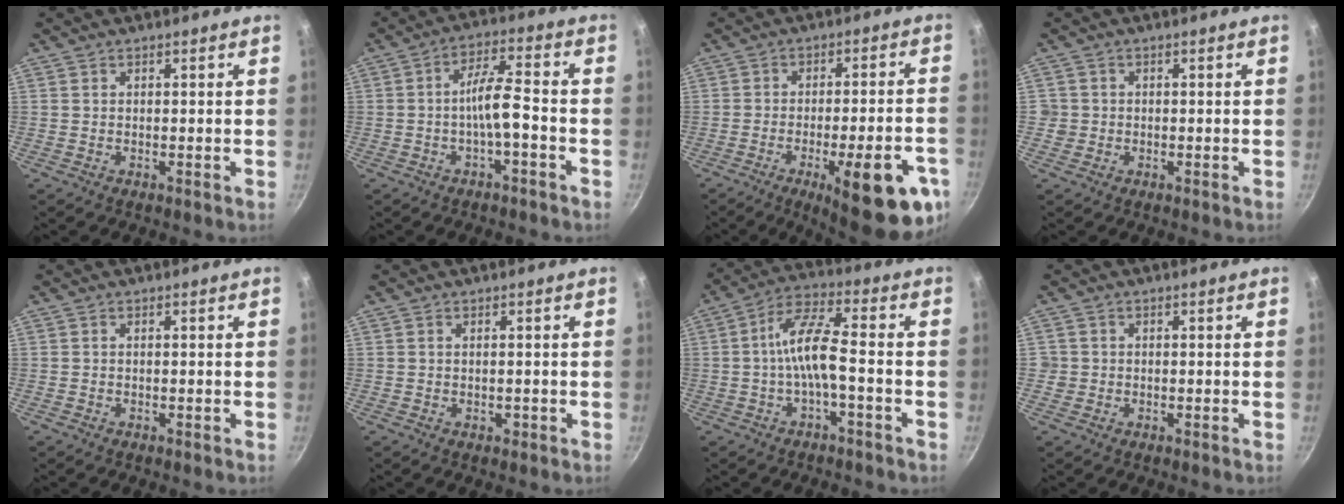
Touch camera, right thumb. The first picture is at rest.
{"total": 6.6, "force": [-2.5, 1.7, 5.9], "torque": [-0.112, 0.037, -0.043]}
{"total": 19.6, "force": [-8.3, 5.6, 16.8], "torque": [-0.188, 0.023, -0.106]}
{"total": 2.0, "force": [-0.3, 2.0, 0.4], "torque": [0.003, 0.009, -0.005]}
{"total": 0.0}
{"total": 1.1, "force": [-0.3, 0.7, 0.8], "torque": [-0.008, 0.001, -0.004]}
{"total": 8.7, "force": [-2.1, 2.5, 8.1], "torque": [-0.167, 0.038, -0.047]}
{"total": 1.7, "force": [-0.3, 1.6, 0.3], "torque": [0.003, 0.006, -0.004]}